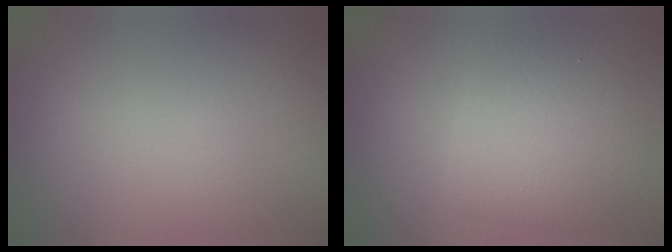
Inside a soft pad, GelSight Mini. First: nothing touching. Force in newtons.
{"total": 4.3, "press": 4.3, "slide": 0.1}